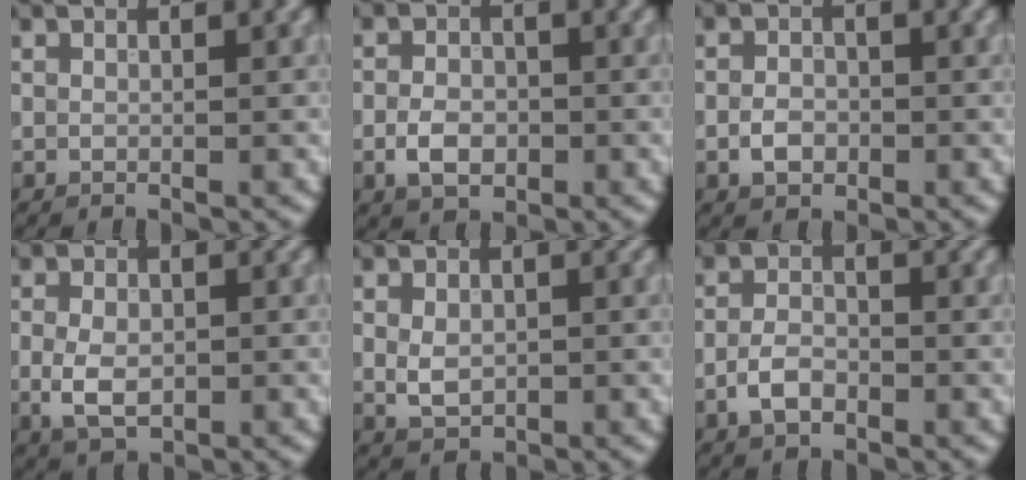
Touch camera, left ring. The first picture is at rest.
{"total": 3.2, "force": [-1.0, 2.2, 2.1], "torque": [-0.036, 0.001, -0.024]}
{"total": 2.3, "force": [-0.8, 1.7, 1.3], "torque": [-0.022, 0.002, -0.020]}
{"total": 3.7, "force": [-0.6, 2.4, 2.8], "torque": [-0.058, -0.004, -0.013]}
{"total": 2.6, "force": [-0.1, 1.9, 1.7], "torque": [-0.033, -0.003, -0.001]}
{"total": 2.8, "force": [-1.4, 1.7, 1.8], "torque": [-0.032, 0.005, -0.033]}